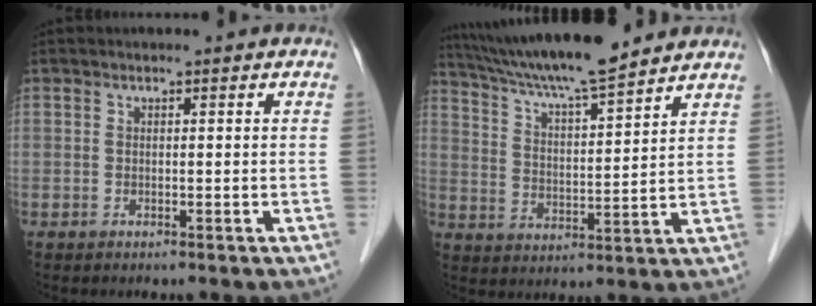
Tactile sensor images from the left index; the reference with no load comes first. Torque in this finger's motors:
{"motor_torque": [1.07, -1.07, 0.53, 0.10]}